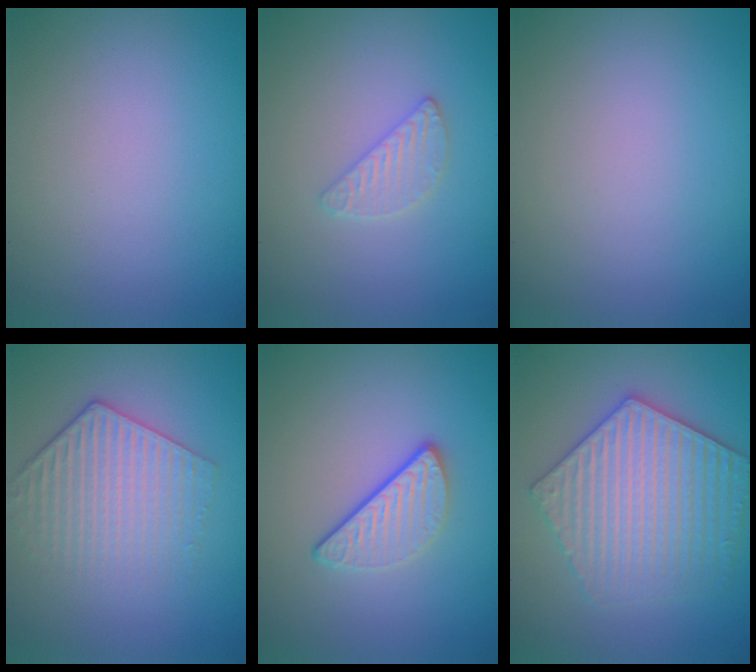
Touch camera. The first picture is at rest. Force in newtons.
{"total": 1.9, "press": 1.8, "slide": 0.2}
{"total": 0.0}
{"total": 3.9, "press": 3.1, "slide": 2.4}
{"total": 3.0, "press": 2.3, "slide": 1.9}
{"total": 6.1, "press": 6.1, "slide": 0.9}